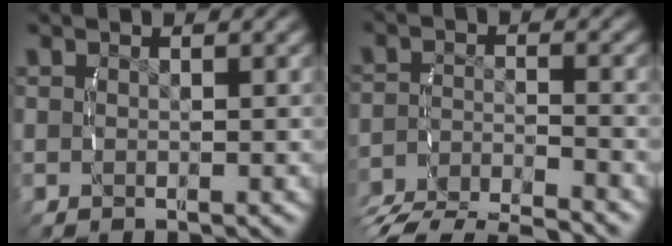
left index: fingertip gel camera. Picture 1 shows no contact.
{"total": 10.0, "force": [-9.6, 2.1, 1.9], "torque": [-0.009, -0.020, -0.155]}